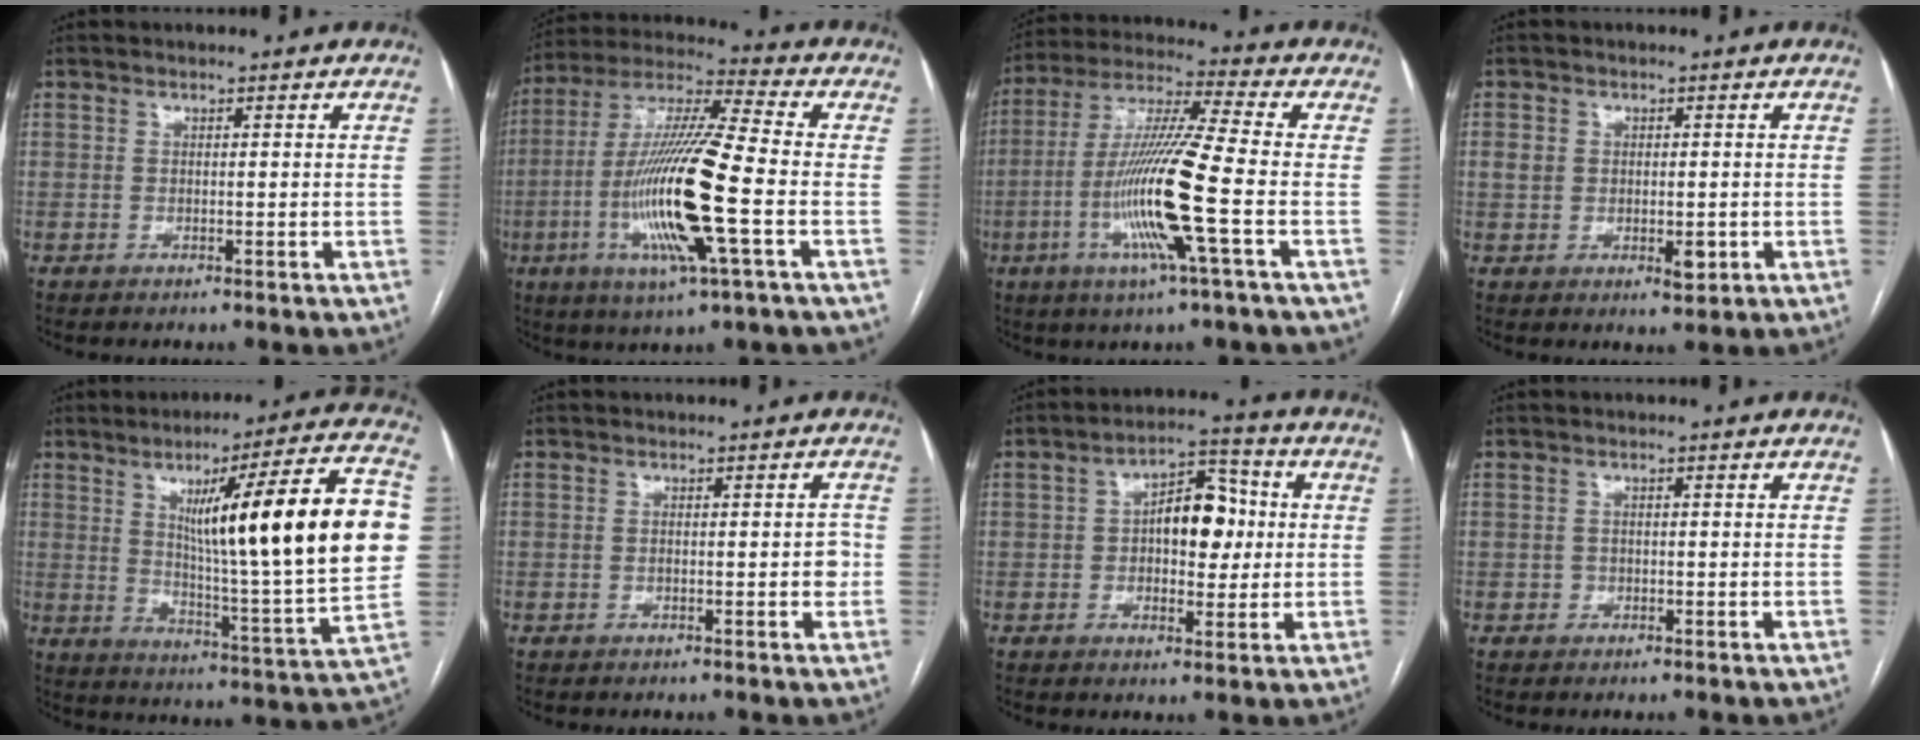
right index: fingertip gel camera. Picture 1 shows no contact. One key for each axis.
{"total": 18.2, "fx": -4.2, "fy": 0.9, "fz": 17.7, "tx": -0.360, "ty": -0.011, "tz": -0.081}
{"total": 15.3, "fx": -4.0, "fy": -0.8, "fz": 14.7, "tx": -0.296, "ty": -0.010, "tz": -0.083}
{"total": 4.3, "fx": -0.3, "fy": 3.0, "fz": 3.1, "tx": -0.047, "ty": 0.006, "tz": 0.006}
{"total": 25.7, "fx": 4.6, "fy": 1.0, "fz": 25.3, "tx": -0.332, "ty": 0.008, "tz": 0.060}
{"total": 2.2, "fx": -0.4, "fy": 0.7, "fz": 2.0, "tx": -0.019, "ty": 0.006, "tz": -0.004}
{"total": 8.9, "fx": 0.6, "fy": 4.6, "fz": 7.7, "tx": -0.116, "ty": 0.028, "tz": 0.011}
{"total": 0.9, "fx": -0.4, "fy": 0.8, "fz": 0.0, "tx": -0.001, "ty": 0.004, "tz": -0.009}